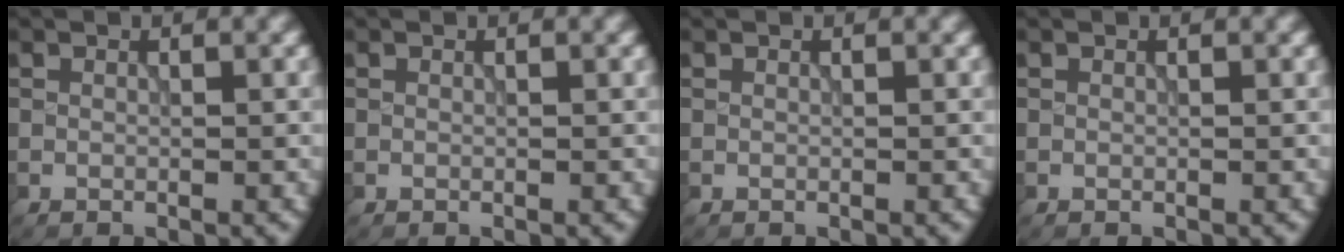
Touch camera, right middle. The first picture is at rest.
{"total": 0.0}
{"total": 0.0}
{"total": 0.0}